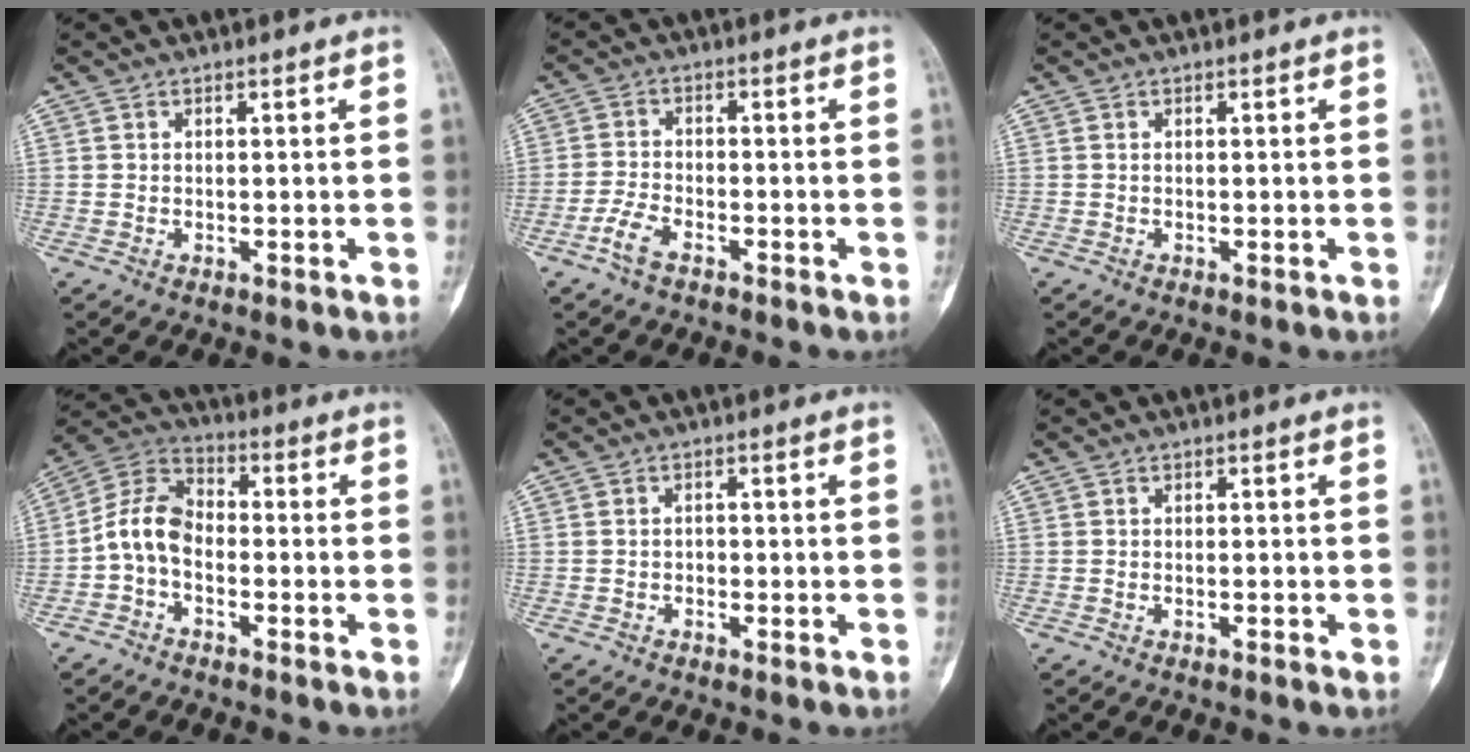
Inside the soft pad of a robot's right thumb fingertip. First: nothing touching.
{"total": 4.0, "force": [-2.7, 1.7, 2.5], "torque": [-0.059, 0.015, -0.054]}
{"total": 0.0}
{"total": 8.7, "force": [-2.1, 5.9, 6.1], "torque": [-0.109, 0.033, -0.056]}
{"total": 1.0, "force": [-0.5, 0.8, 0.4], "torque": [0.004, 0.005, -0.011]}
{"total": 0.8, "force": [-0.3, 0.2, 0.7], "torque": [-0.015, 0.000, -0.004]}